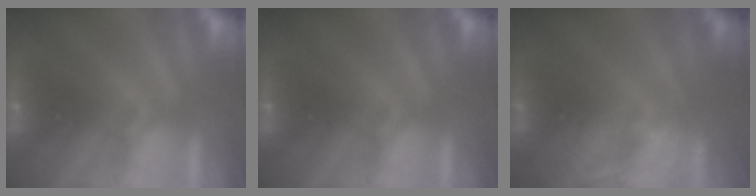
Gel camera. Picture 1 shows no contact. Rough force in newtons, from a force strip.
{"total": 0.0}
{"total": 2.2}